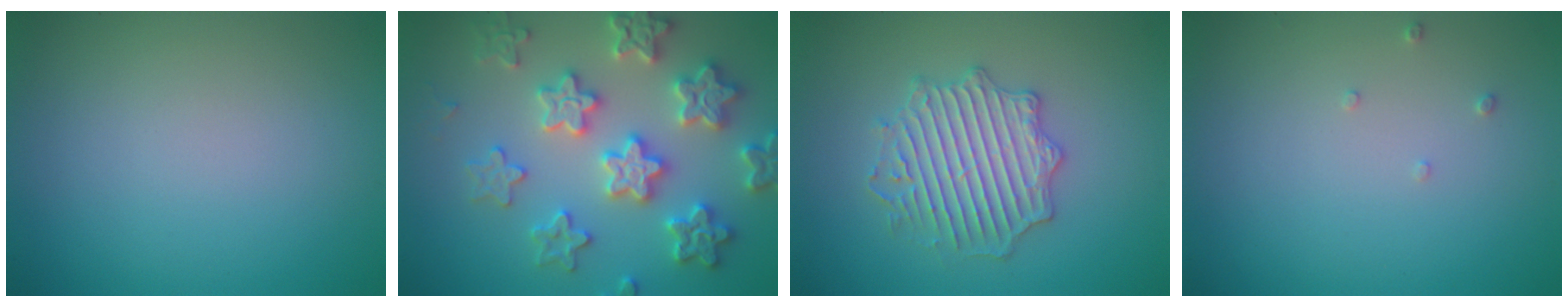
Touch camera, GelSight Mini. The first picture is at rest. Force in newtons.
{"total": 6.1, "press": 6.0, "slide": 1.2}
{"total": 4.1, "press": 4.1, "slide": 0.6}
{"total": 0.7, "press": 0.7, "slide": 0.2}